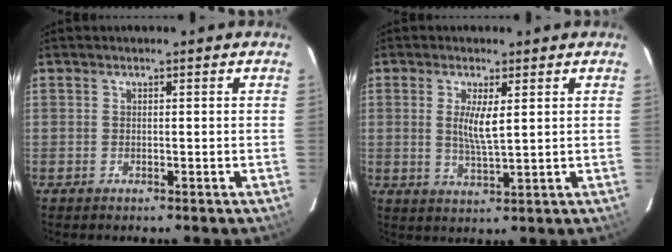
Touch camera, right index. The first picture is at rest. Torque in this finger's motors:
{"motor_torque": [0.13, 0.04, 0.14, 0.11]}